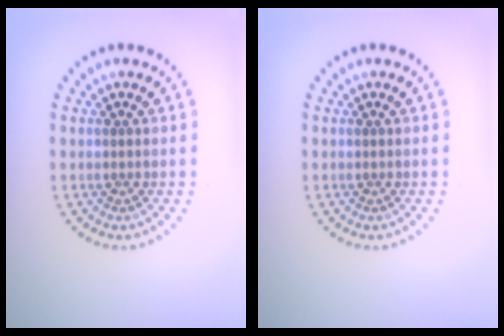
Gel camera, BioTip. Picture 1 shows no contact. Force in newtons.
{"total": 0.0}